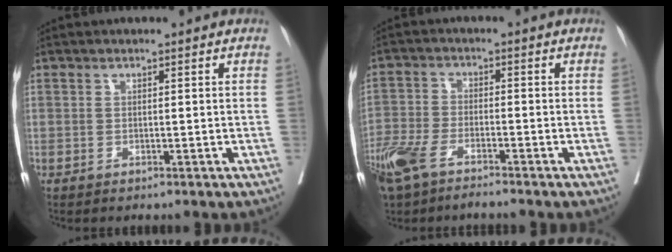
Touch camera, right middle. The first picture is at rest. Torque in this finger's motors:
{"motor_torque": [1.12, -1.02, 0.57, 0.21]}